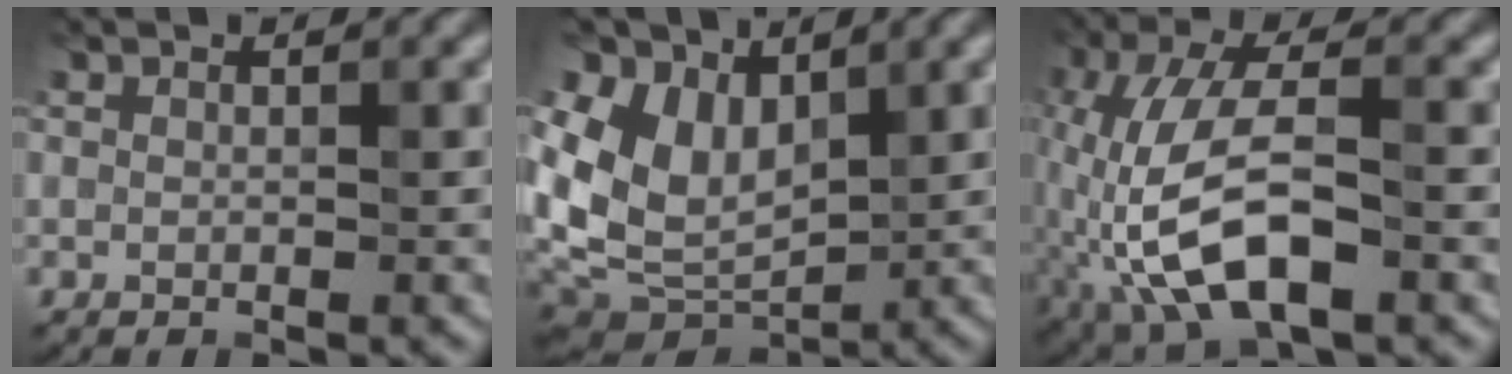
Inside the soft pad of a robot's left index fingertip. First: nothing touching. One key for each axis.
{"total": 6.4, "fx": 1.8, "fy": 4.9, "fz": 3.8, "tx": -0.080, "ty": -0.017, "tz": 0.033}
{"total": 10.6, "fx": -4.1, "fy": 4.4, "fz": 8.8, "tx": -0.185, "ty": 0.007, "tz": -0.082}